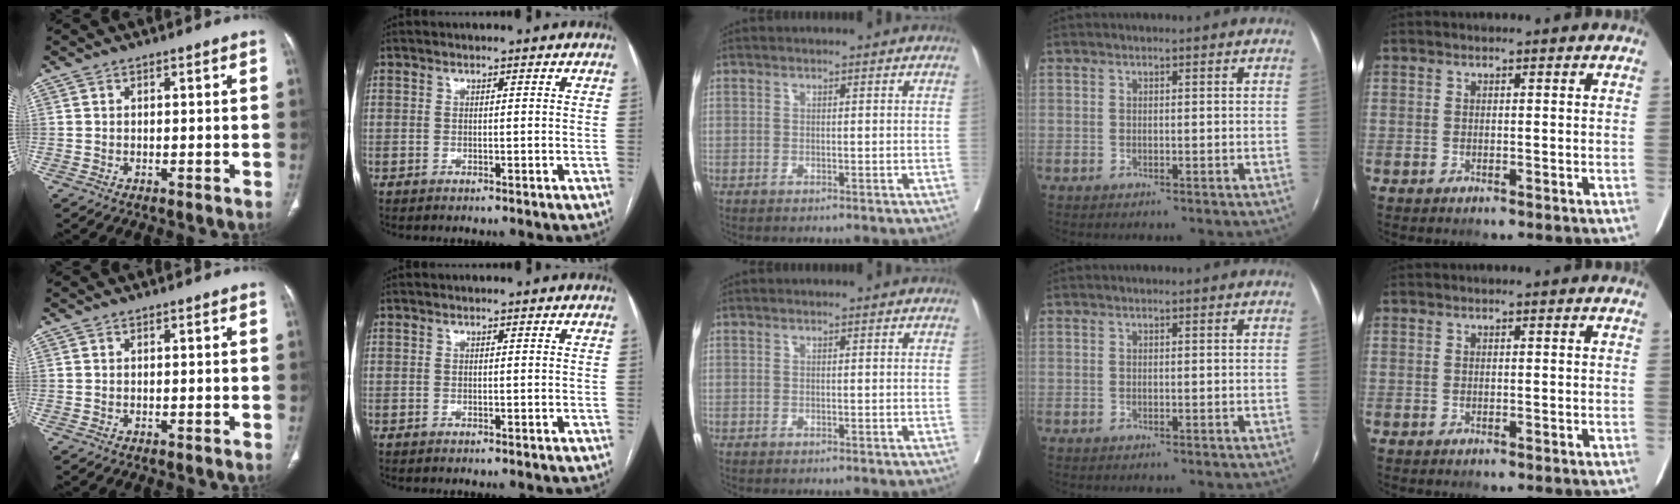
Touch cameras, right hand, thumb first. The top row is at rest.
{}